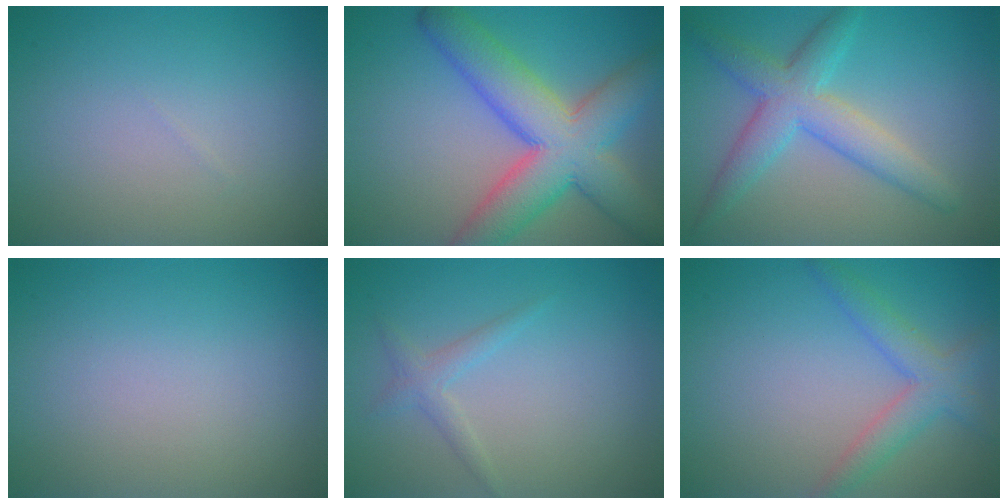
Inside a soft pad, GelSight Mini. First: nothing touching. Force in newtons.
{"total": 9.7, "press": 9.7, "slide": 0.3}
{"total": 5.1, "press": 5.1, "slide": 0.1}
{"total": 0.0}
{"total": 1.5, "press": 1.5, "slide": 0.0}
{"total": 3.4, "press": 3.4, "slide": 0.2}